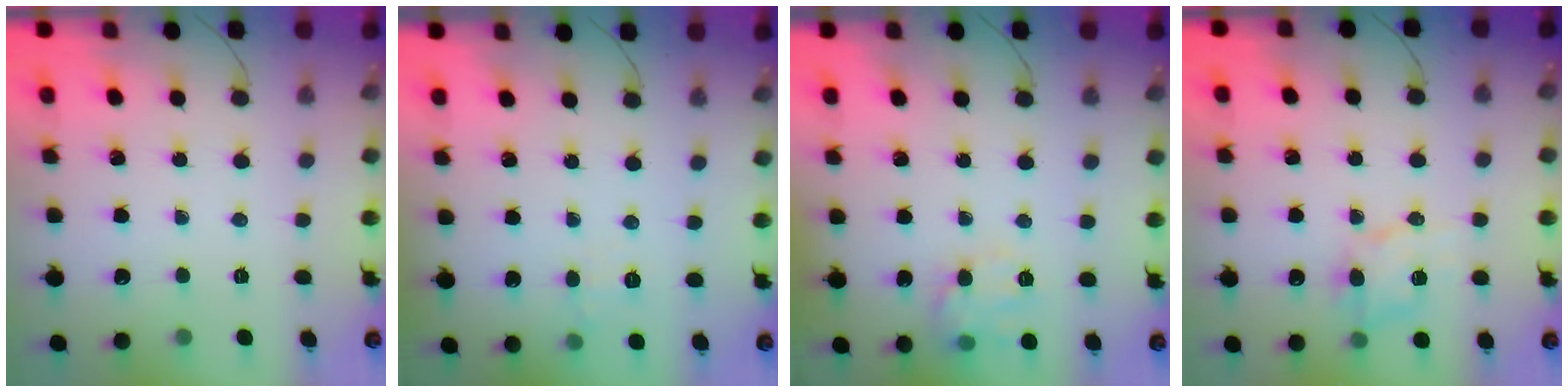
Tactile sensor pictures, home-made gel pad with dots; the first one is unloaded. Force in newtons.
{"total": 6.1, "press": 6.0, "slide": 1.5}
{"total": 10.8, "press": 10.8, "slide": 0.4}
{"total": 7.5, "press": 7.4, "slide": 1.1}